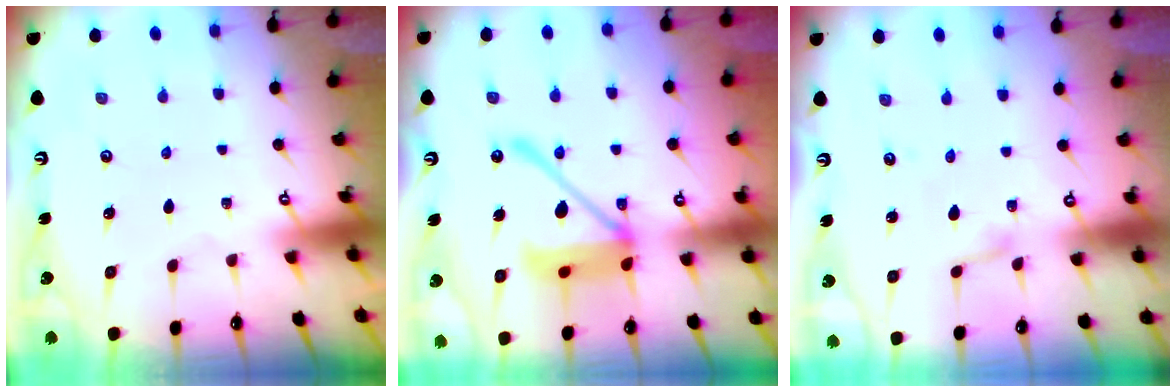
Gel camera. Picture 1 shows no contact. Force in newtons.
{"total": 16.4, "press": 16.3, "slide": 2.1}
{"total": 2.7, "press": 2.6, "slide": 0.3}